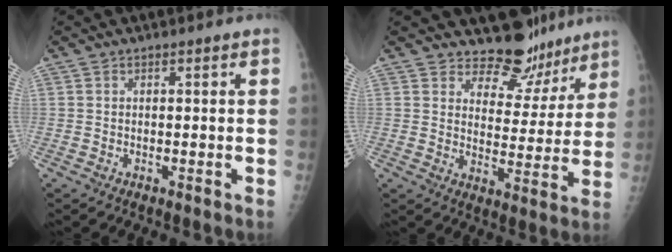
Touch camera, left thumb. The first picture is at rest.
{"total": 11.1, "force": [9.7, 5.3, 1.0], "torque": [0.032, -0.084, 0.125]}